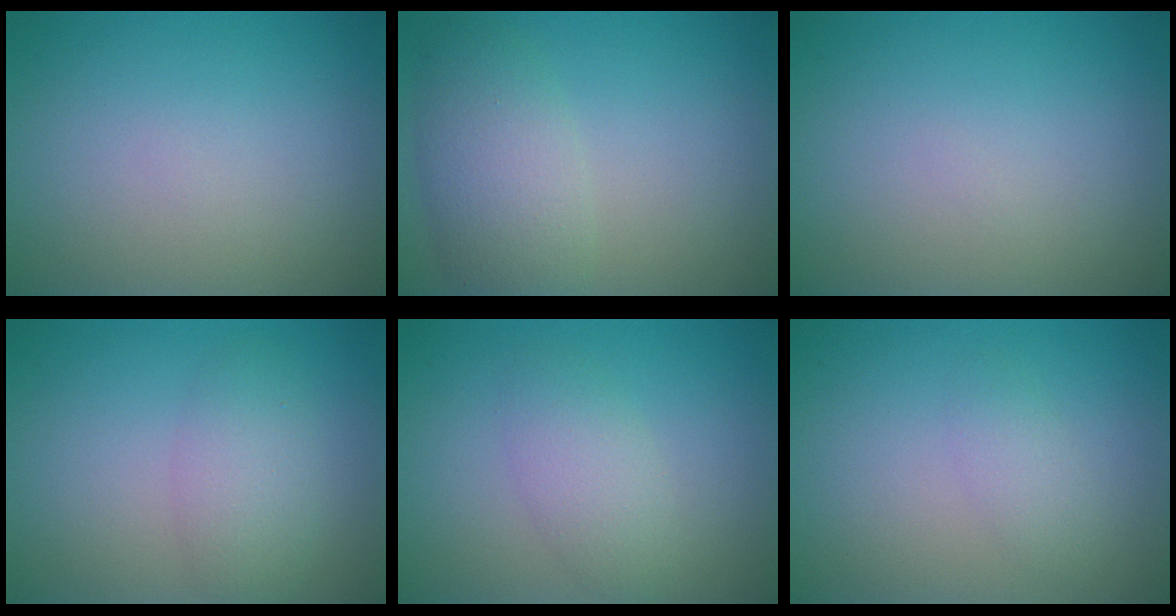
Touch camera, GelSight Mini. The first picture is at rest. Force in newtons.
{"total": 4.8, "press": 4.8, "slide": 0.2}
{"total": 0.0}
{"total": 2.9, "press": 2.9, "slide": 0.2}
{"total": 2.7, "press": 2.7, "slide": 0.1}
{"total": 1.4, "press": 1.4, "slide": 0.0}